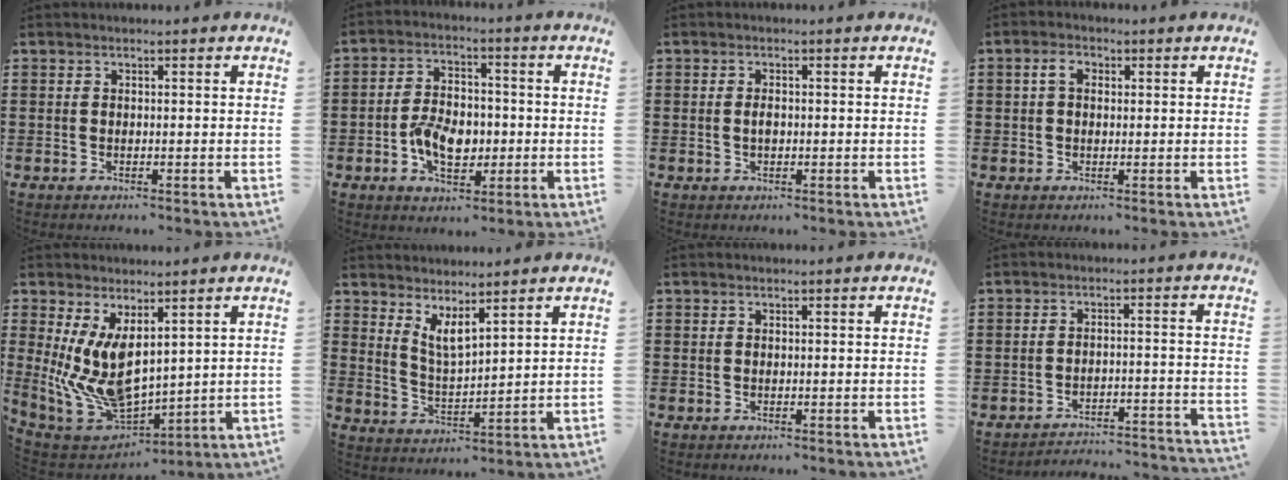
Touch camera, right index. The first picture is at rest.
{"total": 7.1, "force": [-1.7, 4.4, 5.3], "torque": [-0.098, 0.000, -0.037]}
{"total": 1.6, "force": [0.0, 0.8, 1.4], "torque": [-0.029, 0.004, -0.001]}
{"total": 2.6, "force": [0.5, 1.7, 1.9], "torque": [-0.041, 0.011, 0.008]}
{"total": 10.6, "force": [2.6, 5.8, 8.5], "torque": [-0.203, -0.036, 0.052]}
{"total": 4.1, "force": [3.2, 0.7, 2.4], "torque": [-0.056, -0.009, 0.059]}
{"total": 0.0}
{"total": 3.5, "force": [-3.4, 0.2, 0.8], "torque": [-0.021, 0.000, -0.073]}